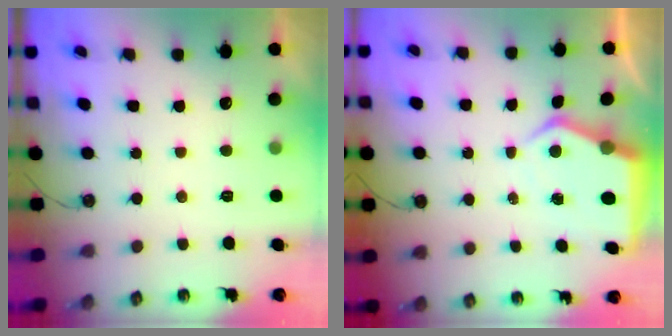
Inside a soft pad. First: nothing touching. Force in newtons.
{"total": 6.6, "press": 6.6, "slide": 0.6}